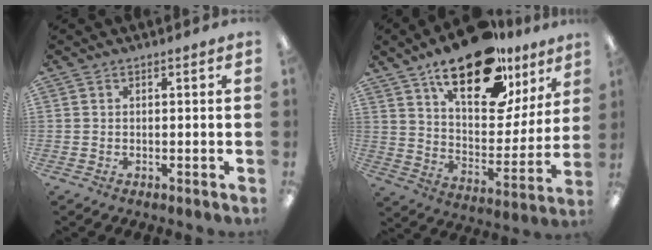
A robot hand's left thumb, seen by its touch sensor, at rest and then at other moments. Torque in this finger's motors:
{"motor_torque": [2.22, 2.78, 1.31, -1.45, 0.12]}